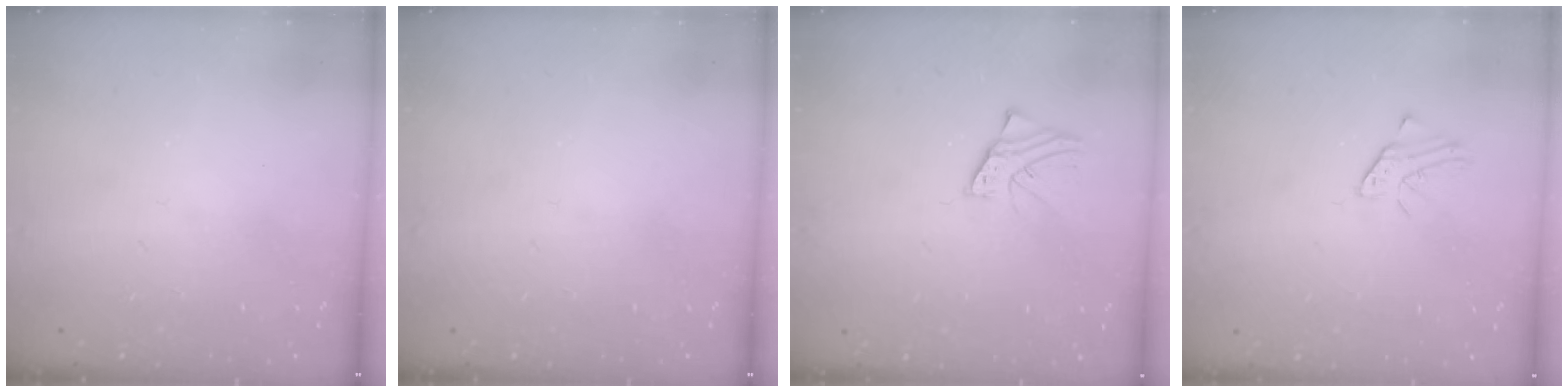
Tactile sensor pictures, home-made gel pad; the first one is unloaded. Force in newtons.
{"total": 0.0}
{"total": 3.0, "press": 2.9, "slide": 0.3}
{"total": 3.2, "press": 3.2, "slide": 0.3}